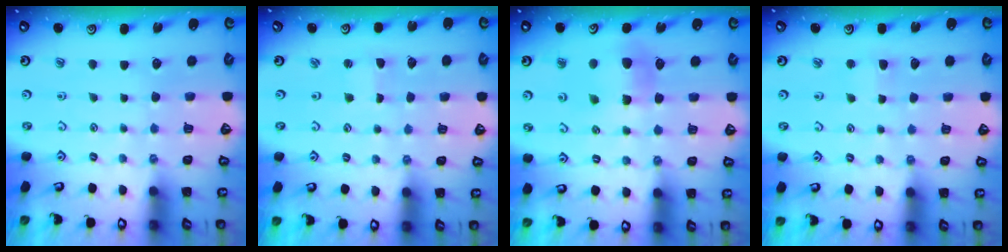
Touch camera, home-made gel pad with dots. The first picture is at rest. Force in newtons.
{"total": 1.1, "press": 1.1, "slide": 0.2}
{"total": 7.0, "press": 6.9, "slide": 1.1}
{"total": 2.9, "press": 2.8, "slide": 0.4}